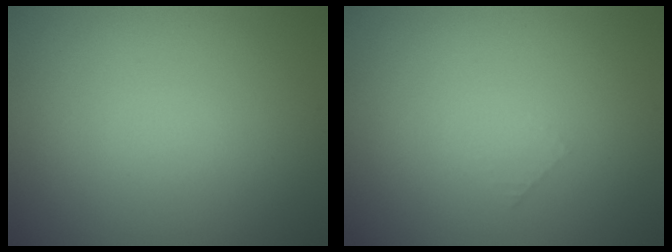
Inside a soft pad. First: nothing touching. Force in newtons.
{"total": 0.5, "press": 0.5, "slide": 0.1}